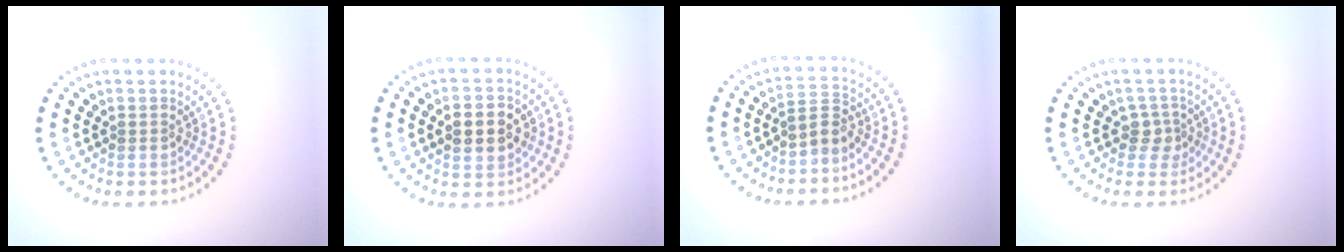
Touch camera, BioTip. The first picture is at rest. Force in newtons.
{"total": 4.1, "press": 4.1, "slide": 0.1}
{"total": 2.1, "press": 1.5, "slide": 1.5}
{"total": 1.9, "press": 1.4, "slide": 1.2}